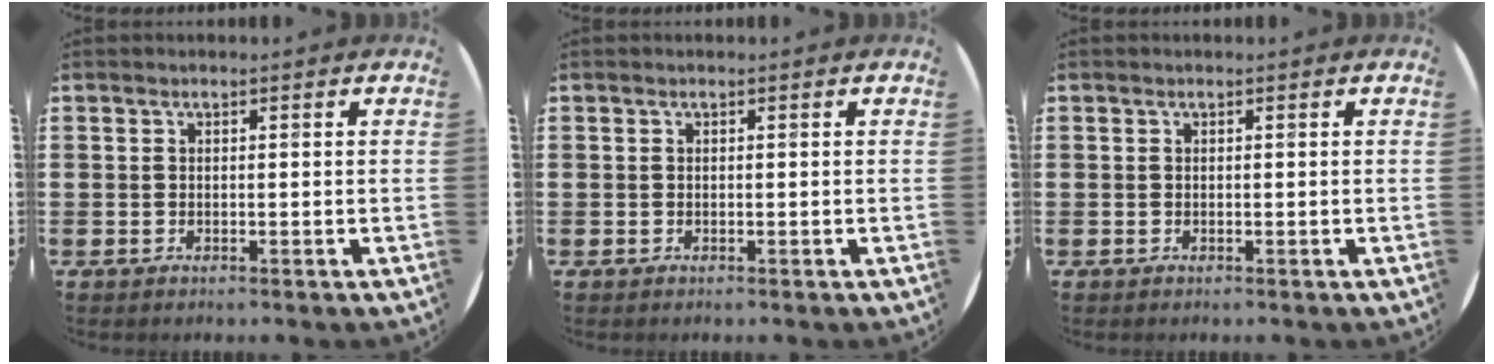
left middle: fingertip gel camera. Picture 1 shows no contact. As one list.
[{"total": 0.0}, {"total": 0.0}]